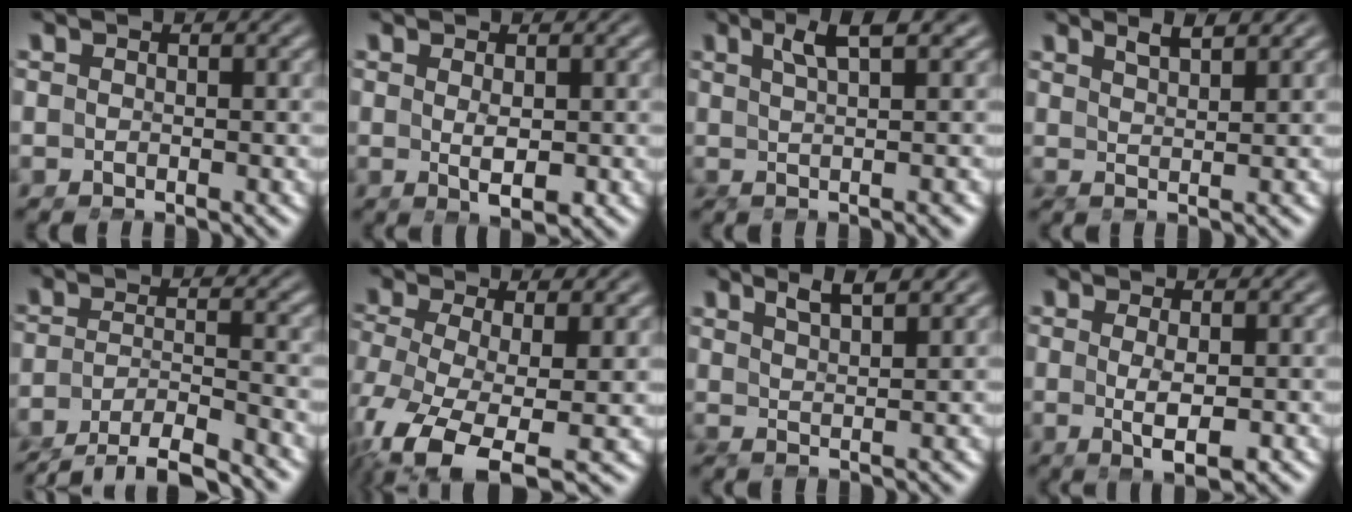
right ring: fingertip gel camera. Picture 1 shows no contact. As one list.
[{"total": 2.1, "force": [0.4, 0.0, 2.1], "torque": [-0.030, -0.005, 0.014]}, {"total": 4.0, "force": [1.4, -0.5, 3.8], "torque": [-0.041, 0.020, 0.022]}, {"total": 2.9, "force": [2.3, -1.0, 1.4], "torque": [-0.015, 0.009, 0.041]}, {"total": 7.1, "force": [-6.4, 1.4, 2.7], "torque": [-0.032, -0.016, -0.103]}, {"total": 8.2, "force": [-4.6, 4.1, 5.4], "torque": [-0.144, -0.056, -0.053]}, {"total": 3.5, "force": [2.8, -0.6, 2.1], "torque": [-0.025, 0.014, 0.046]}, {"total": 3.2, "force": [-0.2, -0.1, 3.2], "torque": [-0.050, -0.004, 0.005]}]